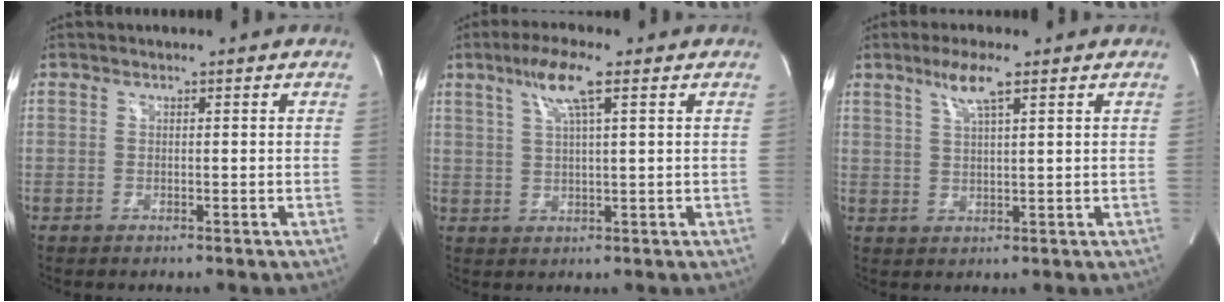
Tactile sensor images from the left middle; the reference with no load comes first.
{"total": 6.3, "force": [3.2, 0.2, 5.4], "torque": [-0.109, 0.010, 0.061]}
{"total": 4.6, "force": [2.8, 0.2, 3.6], "torque": [-0.073, 0.003, 0.053]}